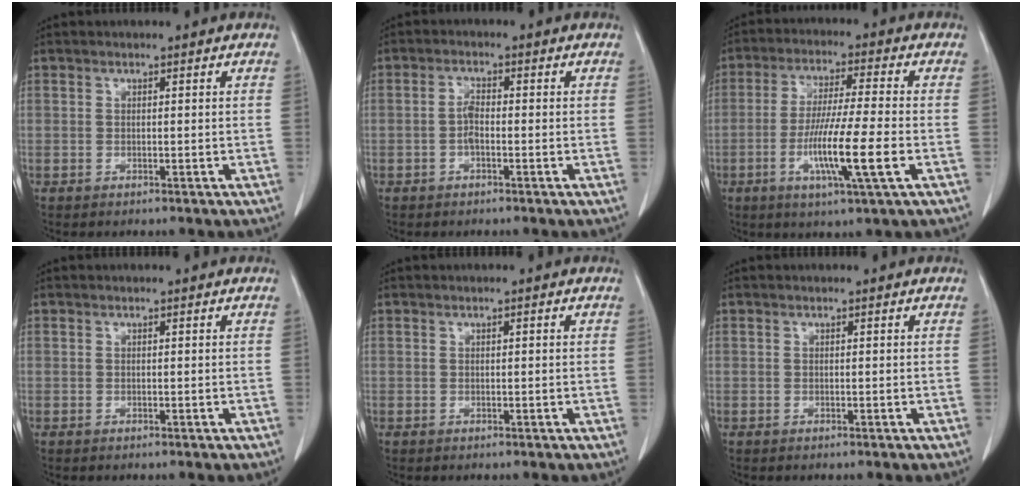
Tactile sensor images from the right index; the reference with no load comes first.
{"total": 2.3, "force": [-0.7, 0.7, 2.0], "torque": [-0.039, 0.004, -0.014]}
{"total": 11.3, "force": [-3.4, -0.4, 10.7], "torque": [-0.204, -0.017, -0.065]}
{"total": 0.0}
{"total": 0.5, "force": [0.1, 0.0, 0.5], "torque": [-0.009, 0.001, 0.002]}
{"total": 0.0}